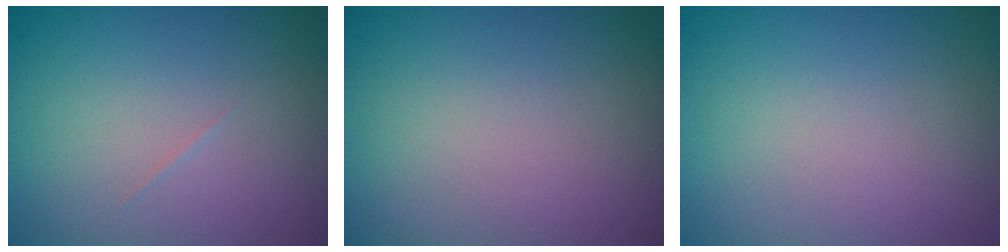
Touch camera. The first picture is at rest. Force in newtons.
{"total": 0.0}
{"total": 0.0}